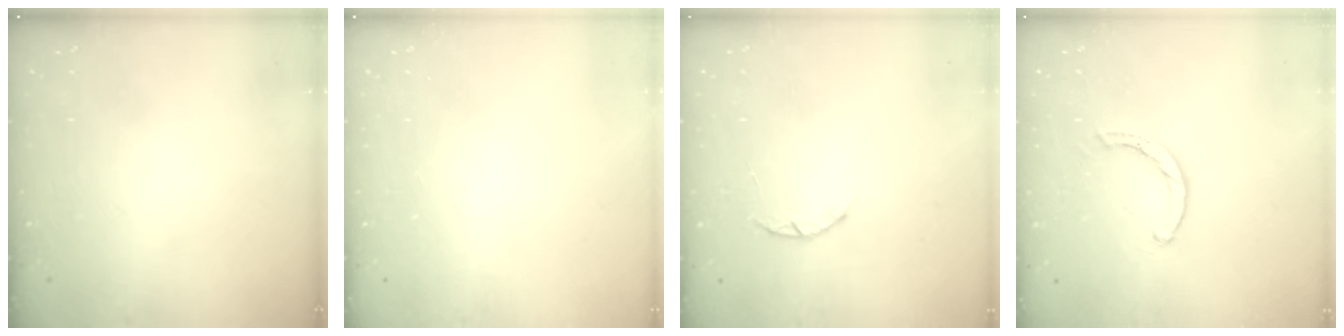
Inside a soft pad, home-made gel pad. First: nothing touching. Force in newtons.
{"total": 0.0}
{"total": 3.0, "press": 3.0, "slide": 0.4}
{"total": 1.6, "press": 1.6, "slide": 0.2}